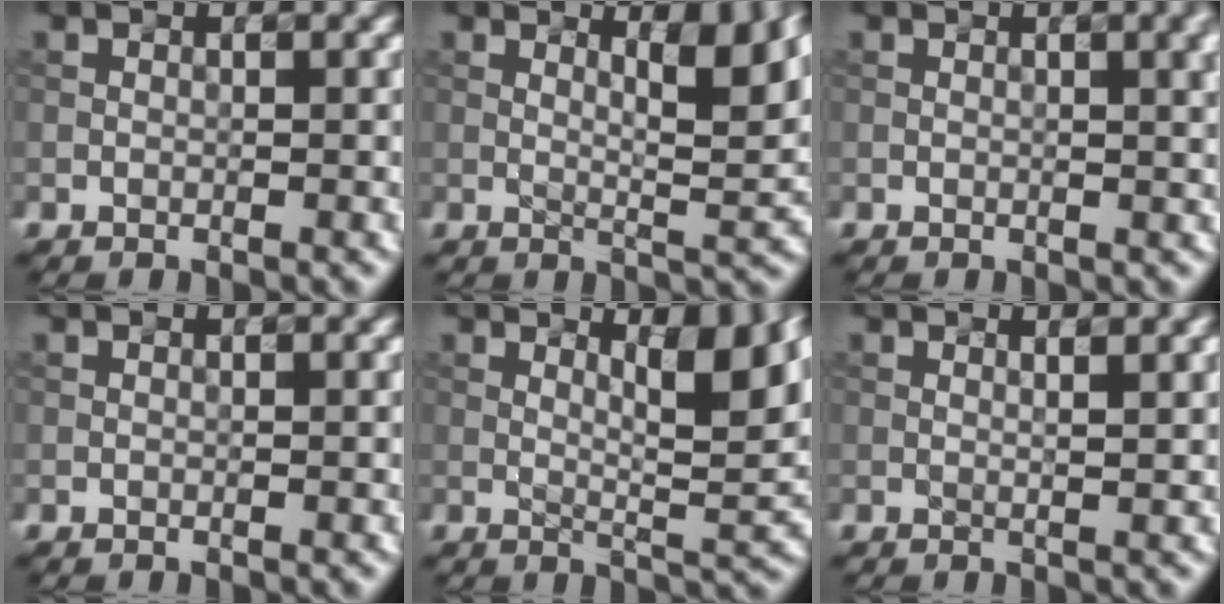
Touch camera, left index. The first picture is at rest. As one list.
[{"total": 5.2, "force": [2.1, 1.3, 4.5], "torque": [-0.059, -0.004, 0.034]}, {"total": 3.4, "force": [1.0, 1.2, 3.0], "torque": [-0.029, 0.006, 0.014]}, {"total": 0.0}, {"total": 5.8, "force": [2.2, 1.3, 5.2], "torque": [-0.071, -0.007, 0.038]}, {"total": 1.9, "force": [1.0, 0.6, 1.6], "torque": [-0.018, -0.002, 0.004]}]